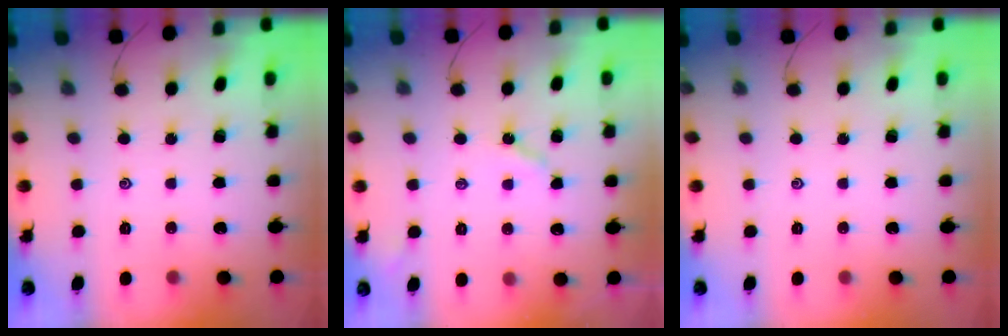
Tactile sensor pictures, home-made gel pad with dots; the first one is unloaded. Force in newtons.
{"total": 2.9, "press": 2.9, "slide": 0.4}
{"total": 0.0}